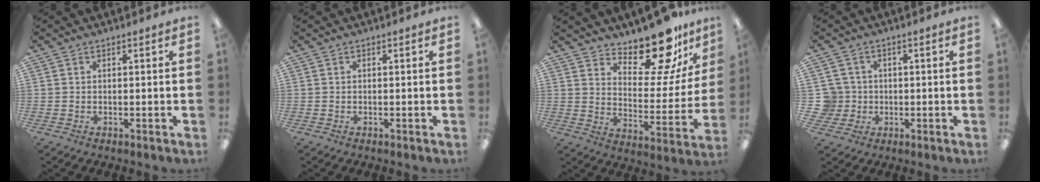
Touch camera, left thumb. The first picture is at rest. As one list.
[{"total": 0.0}, {"total": 16.8, "force": [14.1, 5.5, 7.3], "torque": [-0.101, -0.115, 0.240]}, {"total": 5.8, "force": [0.2, 5.7, 1.2], "torque": [-0.049, 0.005, 0.004]}]